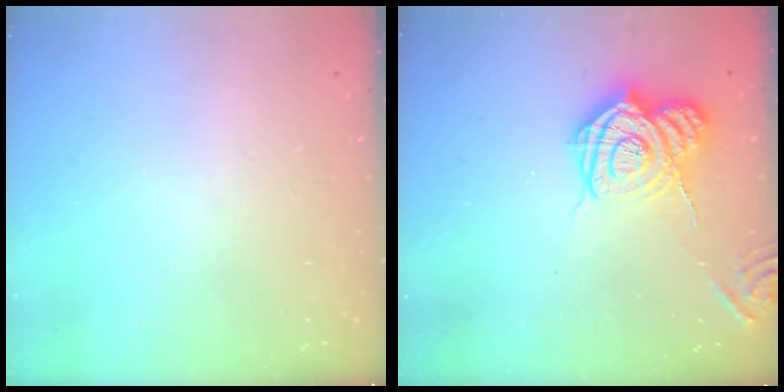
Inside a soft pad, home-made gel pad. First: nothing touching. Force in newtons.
{"total": 13.3, "press": 13.3, "slide": 0.9}